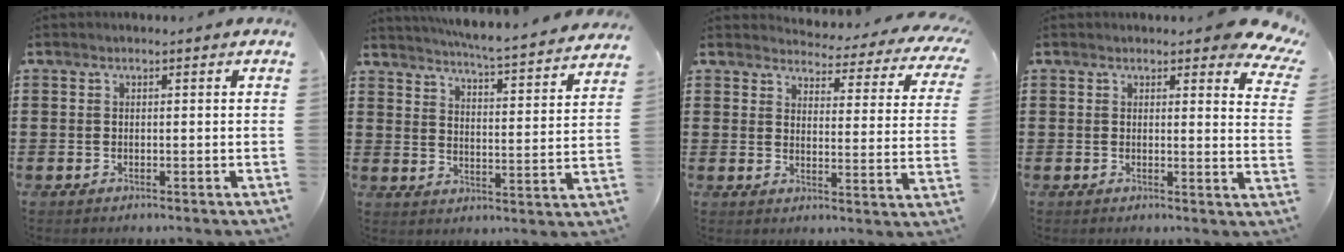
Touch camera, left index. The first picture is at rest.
{"total": 5.2, "force": [4.9, -0.9, 1.4], "torque": [-0.043, -0.050, 0.076]}
{"total": 3.7, "force": [3.5, 0.2, 0.9], "torque": [-0.031, -0.036, 0.054]}
{"total": 3.7, "force": [3.2, 1.0, 1.6], "torque": [-0.019, -0.016, 0.055]}